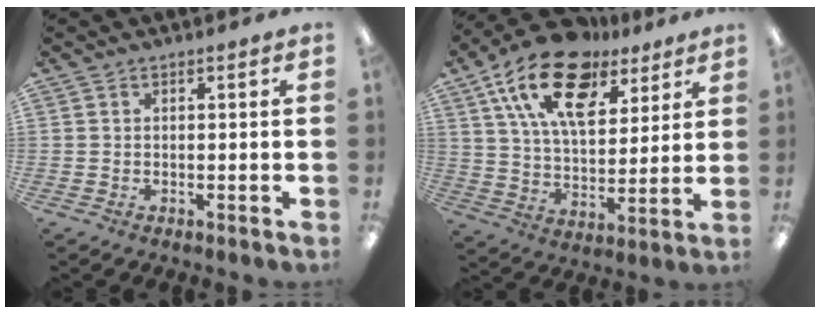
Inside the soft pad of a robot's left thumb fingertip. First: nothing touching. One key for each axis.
{"total": 20.3, "fx": 11.9, "fy": 10.9, "fz": 12.3, "tx": -0.216, "ty": -0.048, "tz": 0.212}